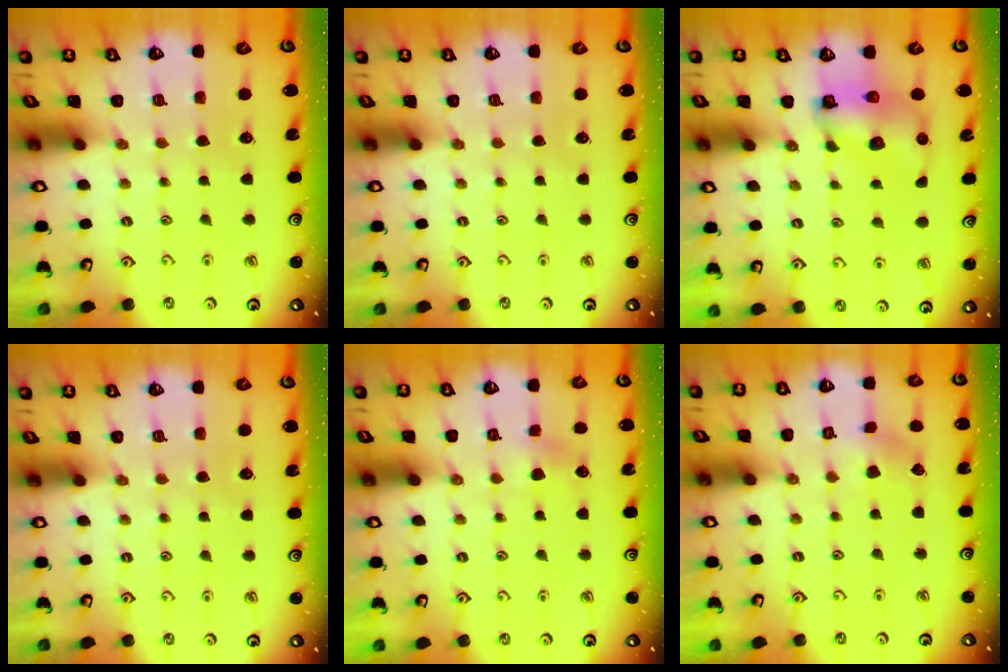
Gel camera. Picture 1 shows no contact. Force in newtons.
{"total": 0.0}
{"total": 7.9, "press": 7.9, "slide": 0.5}
{"total": 0.0}
{"total": 3.0, "press": 2.9, "slide": 0.5}
{"total": 2.9, "press": 2.8, "slide": 0.8}